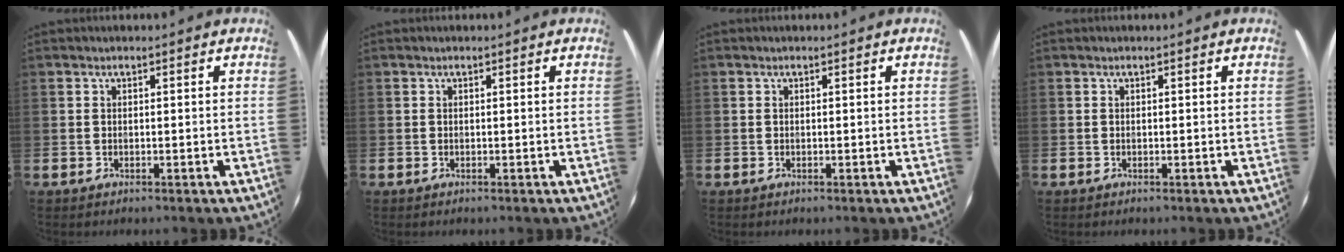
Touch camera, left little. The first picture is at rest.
{"total": 0.0}
{"total": 0.0}
{"total": 0.0}